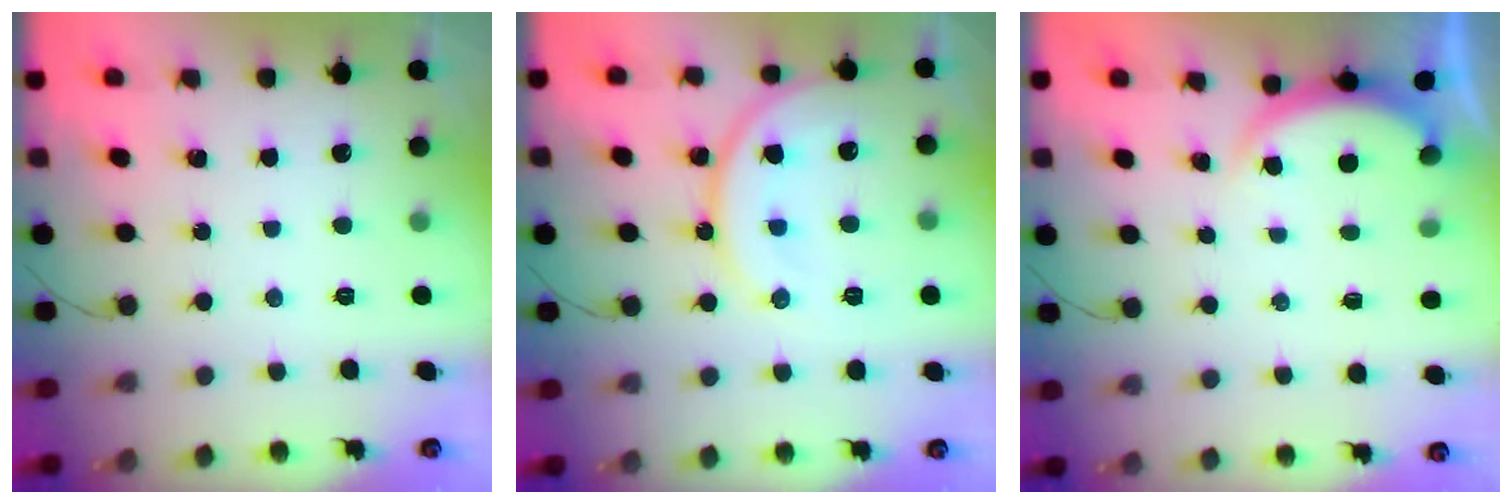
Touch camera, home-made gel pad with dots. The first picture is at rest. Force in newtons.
{"total": 13.7, "press": 13.6, "slide": 1.4}
{"total": 2.5, "press": 2.4, "slide": 0.6}